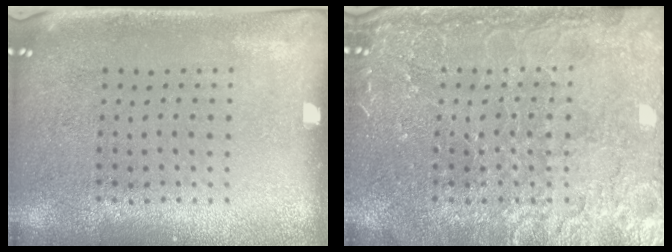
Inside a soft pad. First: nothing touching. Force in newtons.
{"total": 3.7, "press": 3.7, "slide": 0.5}